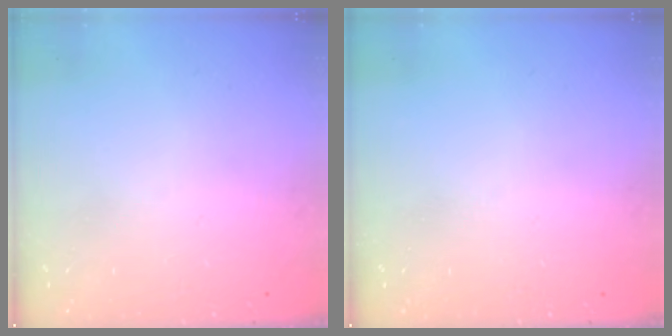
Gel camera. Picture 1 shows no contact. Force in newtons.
{"total": 0.0}